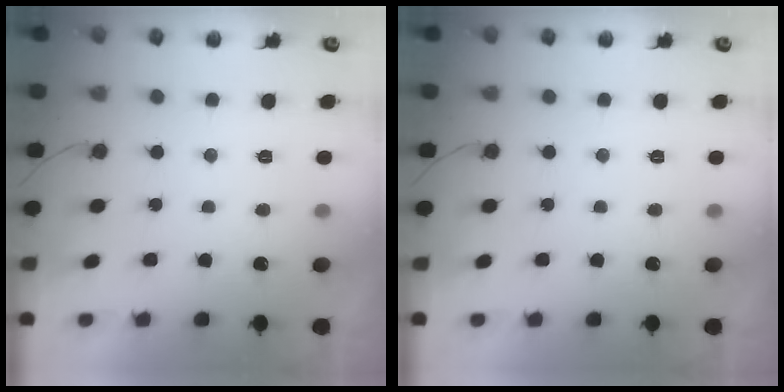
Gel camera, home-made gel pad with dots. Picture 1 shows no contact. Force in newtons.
{"total": 0.0}